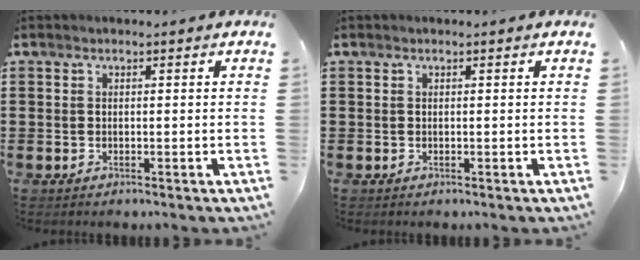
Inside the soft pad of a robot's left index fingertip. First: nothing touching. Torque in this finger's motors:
{"motor_torque": [0.07, 0.00, 0.01, 0.00]}